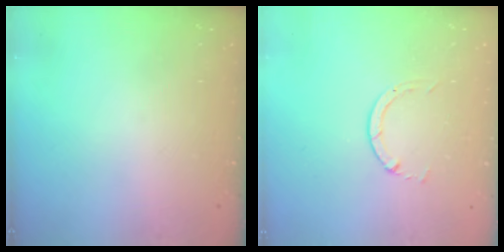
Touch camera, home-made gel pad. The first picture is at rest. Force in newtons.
{"total": 1.3, "press": 1.2, "slide": 0.3}